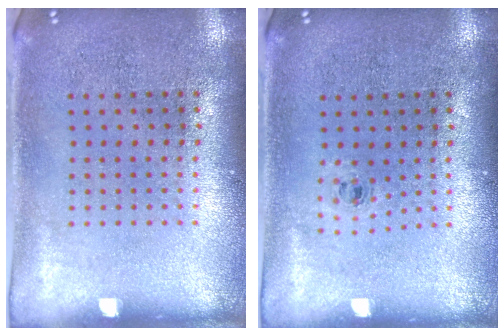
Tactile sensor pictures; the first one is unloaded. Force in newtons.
{"total": 0.6, "press": 0.3, "slide": 0.5}